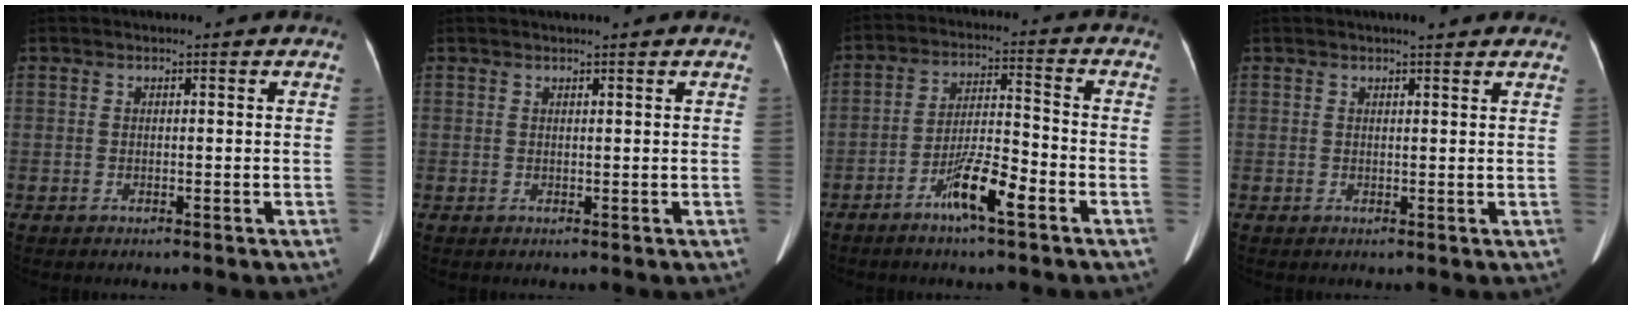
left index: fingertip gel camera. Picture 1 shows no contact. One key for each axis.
{"total": 2.0, "fx": 1.7, "fy": -0.3, "fz": 0.9, "tx": -0.007, "ty": 0.016, "tz": 0.027}
{"total": 7.9, "fx": -4.6, "fy": 0.7, "fz": 6.4, "tx": -0.123, "ty": 0.000, "tz": -0.083}
{"total": 3.8, "fx": 3.2, "fy": 0.4, "fz": 1.9, "tx": -0.020, "ty": 0.011, "tz": 0.036}